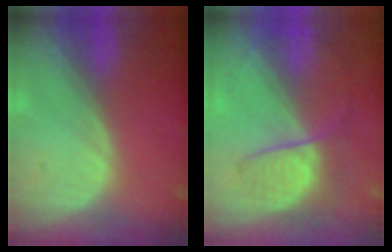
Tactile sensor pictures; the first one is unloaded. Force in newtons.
{"total": 6.6, "press": 6.0, "slide": 2.7}